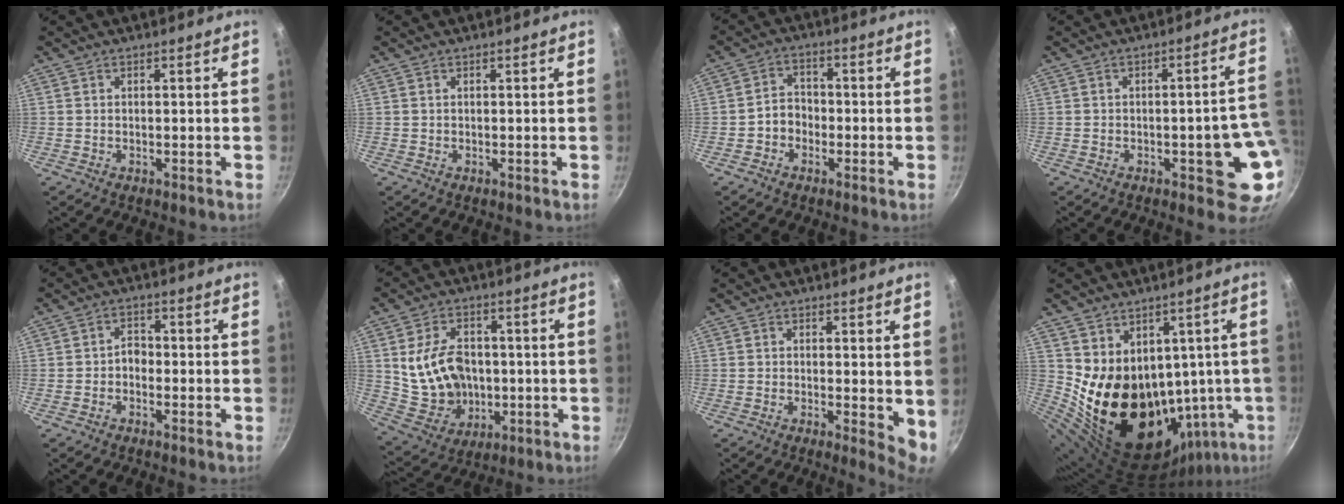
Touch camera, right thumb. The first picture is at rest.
{"total": 0.0}
{"total": 4.3, "force": [-1.6, 3.5, 1.9], "torque": [-0.005, 0.025, -0.033]}
{"total": 11.1, "force": [-2.4, 4.0, 10.0], "torque": [-0.076, 0.024, -0.028]}
{"total": 2.7, "force": [-1.2, 1.9, 1.5], "torque": [-0.014, 0.021, -0.025]}
{"total": 14.2, "force": [0.4, 10.7, 9.4], "torque": [-0.148, 0.004, 0.027]}
{"total": 5.3, "force": [0.2, 1.9, 4.9], "torque": [-0.062, -0.015, 0.001]}
{"total": 19.3, "force": [2.4, 14.8, 12.2], "torque": [-0.150, -0.028, 0.079]}